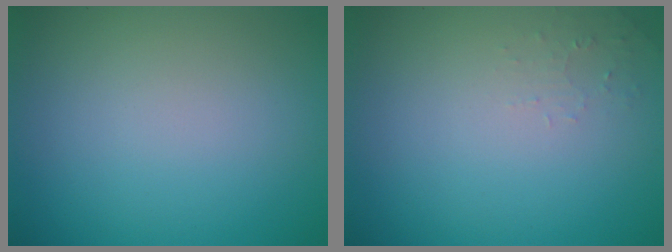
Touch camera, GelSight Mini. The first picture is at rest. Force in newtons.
{"total": 0.9, "press": 0.9, "slide": 0.2}